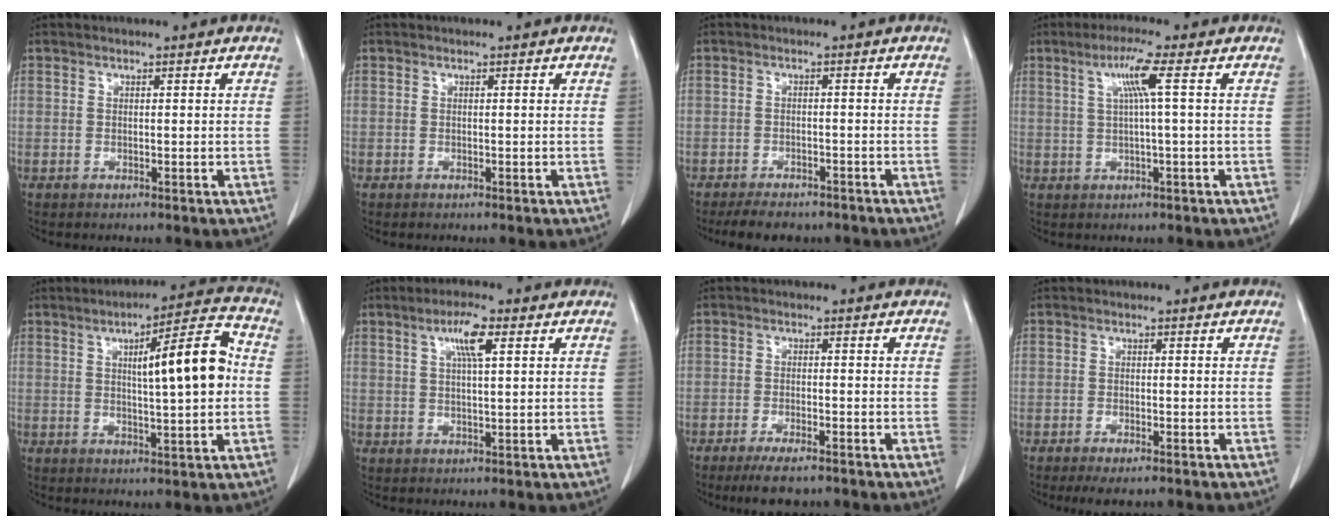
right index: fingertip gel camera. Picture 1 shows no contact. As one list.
[{"total": 0.0}, {"total": 6.0, "force": [-4.9, 2.6, 2.2], "torque": [-0.028, -0.001, -0.066]}, {"total": 5.0, "force": [1.5, -0.9, 4.7], "torque": [-0.092, 0.009, 0.029]}, {"total": 11.7, "force": [1.3, 1.4, 11.5], "torque": [-0.164, 0.024, 0.018]}, {"total": 5.0, "force": [2.2, 0.6, 4.5], "torque": [-0.083, 0.003, 0.038]}, {"total": 5.3, "force": [-4.1, 1.2, 3.2], "torque": [-0.052, -0.009, -0.062]}, {"total": 3.8, "force": [-2.9, 1.0, 2.3], "torque": [-0.031, -0.008, -0.038]}]